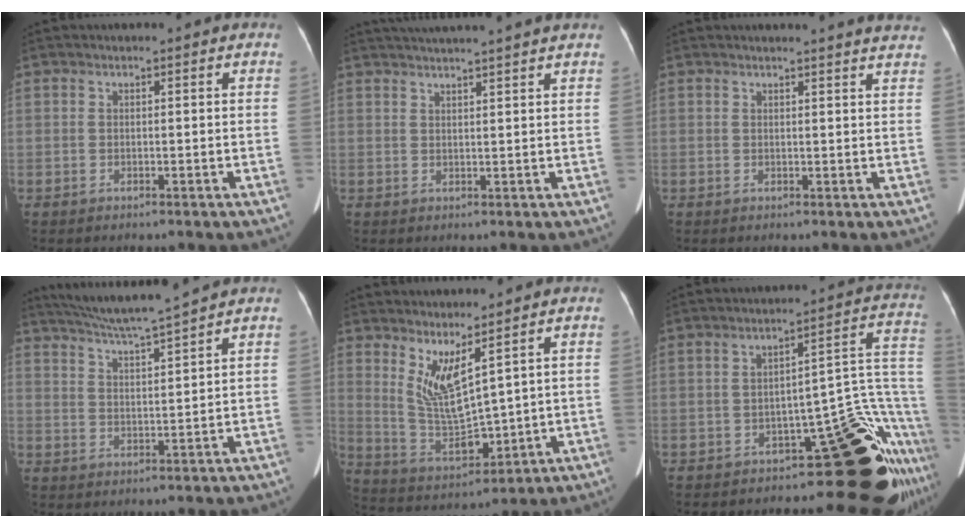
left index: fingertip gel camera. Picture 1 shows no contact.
{"total": 11.0, "force": [9.9, -1.0, 4.6], "torque": [-0.077, 0.020, 0.127]}
{"total": 9.6, "force": [9.2, -0.1, 2.6], "torque": [-0.028, -0.019, 0.081]}
{"total": 9.4, "force": [8.3, -1.8, 3.9], "torque": [-0.072, 0.004, 0.145]}
{"total": 7.6, "force": [3.4, 1.9, 6.5], "torque": [-0.131, -0.023, 0.084]}
{"total": 16.7, "force": [-10.2, 3.9, 12.7], "torque": [-0.058, 0.065, -0.121]}